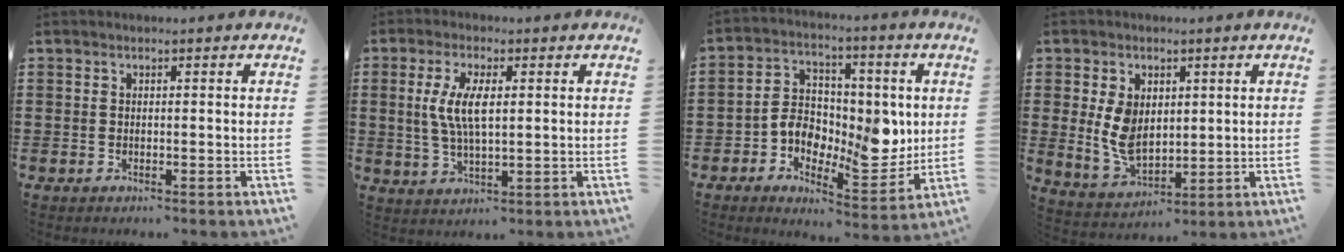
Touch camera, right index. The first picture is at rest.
{"total": 6.4, "force": [1.0, 2.2, 5.9], "torque": [-0.132, 0.002, 0.013]}
{"total": 10.1, "force": [-0.1, 7.2, 7.0], "torque": [-0.116, -0.003, 0.000]}
{"total": 7.5, "force": [1.4, 5.0, 5.4], "torque": [-0.130, 0.006, 0.024]}